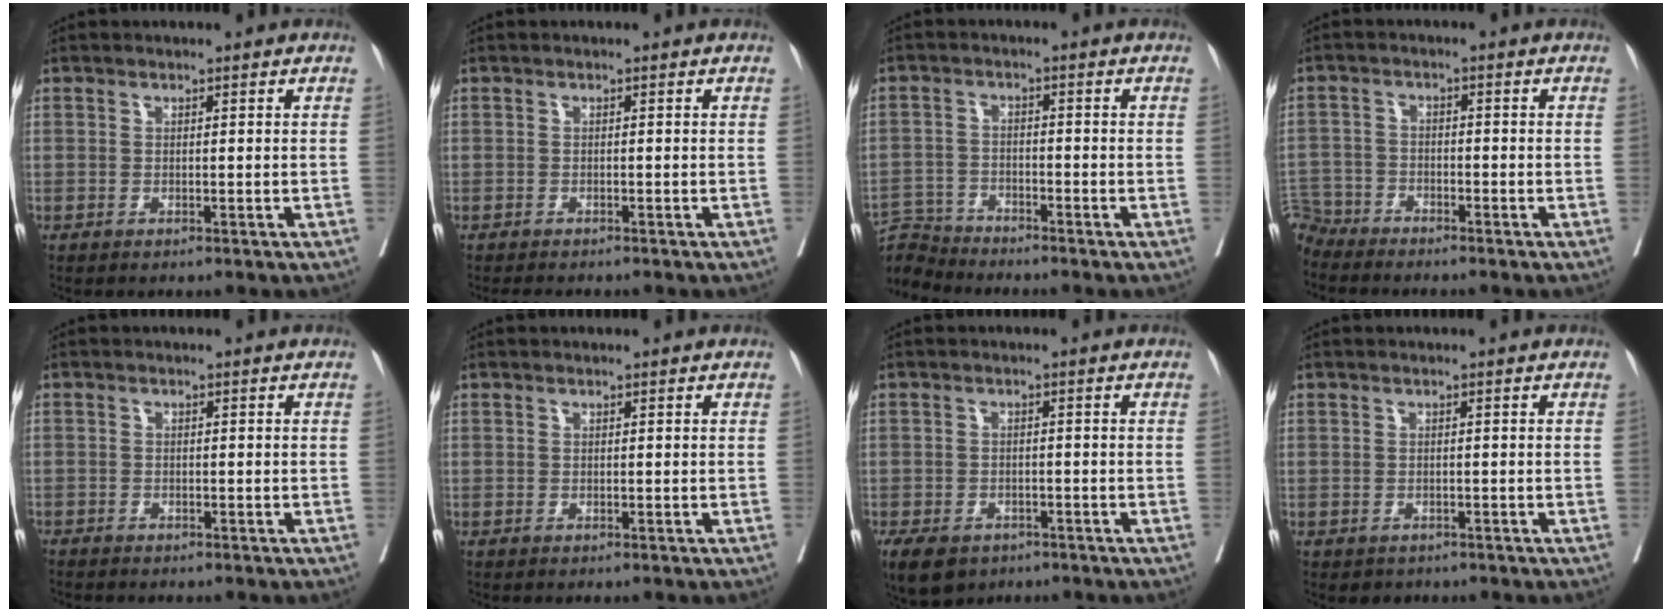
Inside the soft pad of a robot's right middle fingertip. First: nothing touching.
{"total": 3.0, "force": [-2.6, 0.7, 1.2], "torque": [-0.017, -0.007, -0.037]}
{"total": 6.3, "force": [-6.2, -0.1, -0.9], "torque": [0.014, 0.004, -0.120]}
{"total": 5.3, "force": [-5.1, 1.2, -1.0], "torque": [0.020, -0.004, -0.103]}
{"total": 2.2, "force": [-1.9, 0.9, 0.5], "torque": [-0.011, -0.002, -0.030]}
{"total": 0.0}
{"total": 11.1, "force": [-7.0, 7.0, 5.0], "torque": [-0.130, -0.016, -0.097]}
{"total": 1.9, "force": [-1.6, 0.9, 0.4], "torque": [-0.013, -0.004, -0.022]}